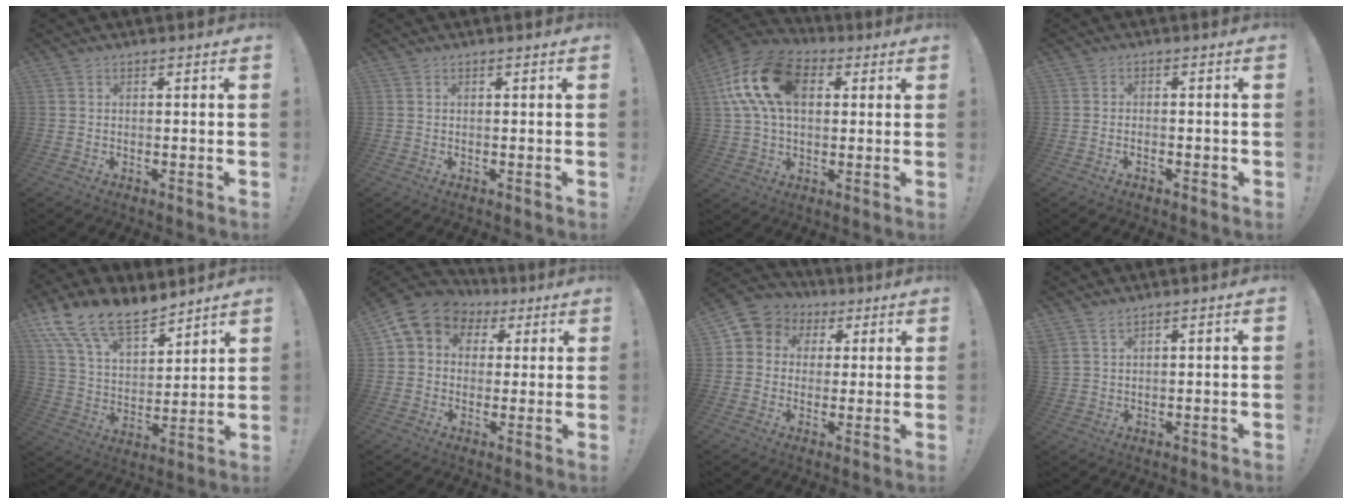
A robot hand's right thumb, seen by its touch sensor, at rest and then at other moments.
{"total": 0.0}
{"total": 19.8, "force": [5.2, 12.7, 14.2], "torque": [-0.262, 0.004, 0.092]}
{"total": 1.7, "force": [-1.1, 0.8, 1.0], "torque": [-0.016, 0.003, -0.018]}
{"total": 16.7, "force": [12.9, 7.2, 7.8], "torque": [-0.151, -0.090, 0.241]}
{"total": 8.6, "force": [3.3, 7.1, 3.4], "torque": [-0.043, -0.018, 0.065]}
{"total": 7.1, "force": [1.5, 6.7, 1.9], "torque": [-0.017, -0.004, 0.032]}
{"total": 2.8, "force": [2.4, 0.5, 1.4], "torque": [-0.036, -0.010, 0.046]}